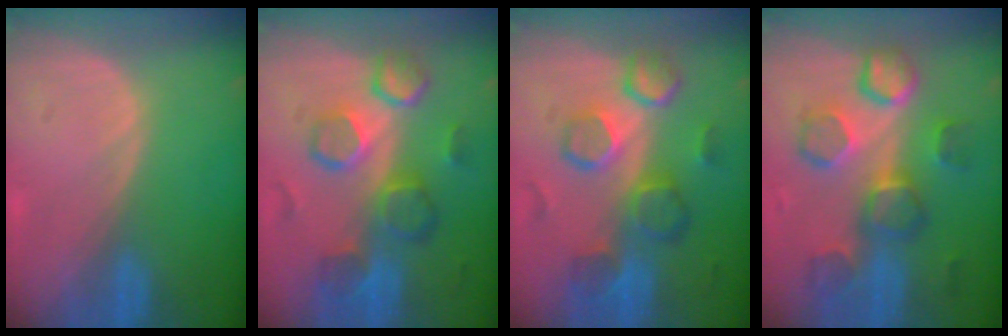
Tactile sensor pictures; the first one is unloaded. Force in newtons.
{"total": 10.2, "press": 9.1, "slide": 4.6}
{"total": 10.2, "press": 9.1, "slide": 4.6}
{"total": 9.0, "press": 9.0, "slide": 0.3}